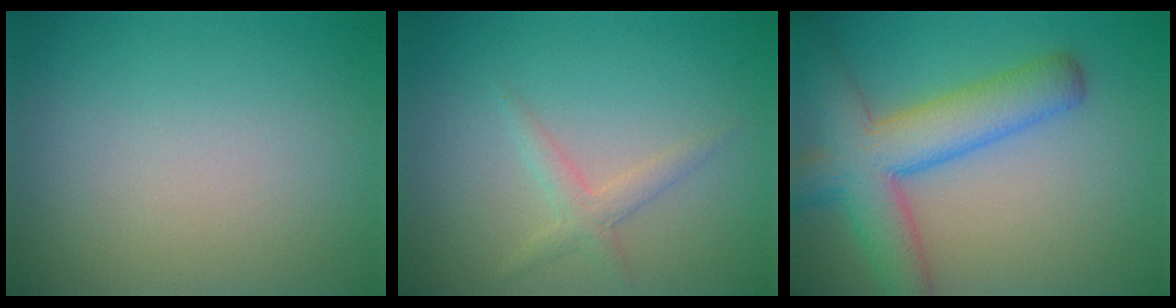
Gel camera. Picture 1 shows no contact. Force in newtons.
{"total": 1.7, "press": 1.7, "slide": 0.1}
{"total": 7.5, "press": 7.5, "slide": 0.3}